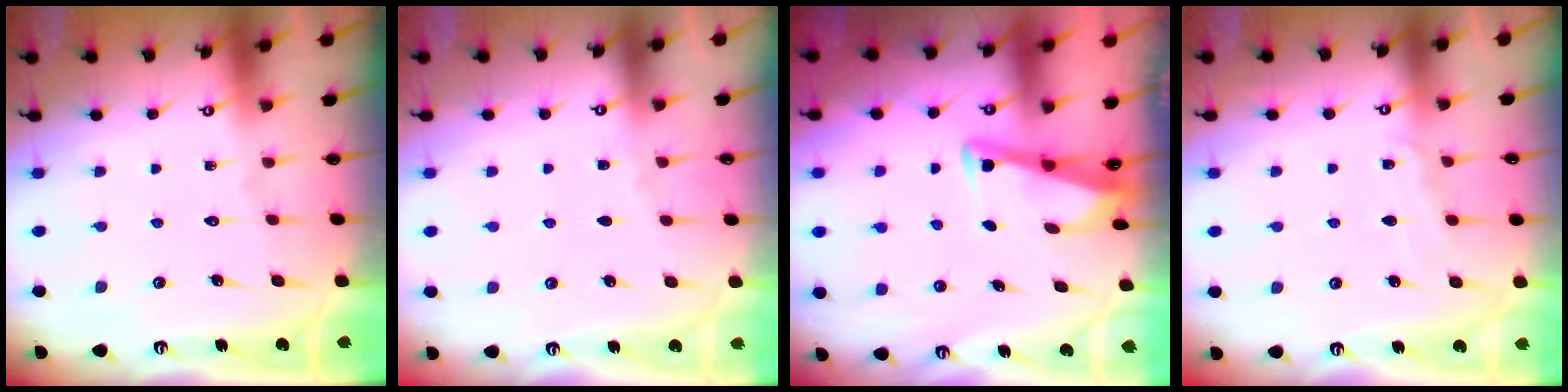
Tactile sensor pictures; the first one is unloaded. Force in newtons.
{"total": 2.4, "press": 2.4, "slide": 0.5}
{"total": 3.4, "press": 3.4, "slide": 0.3}
{"total": 4.7, "press": 4.7, "slide": 0.6}